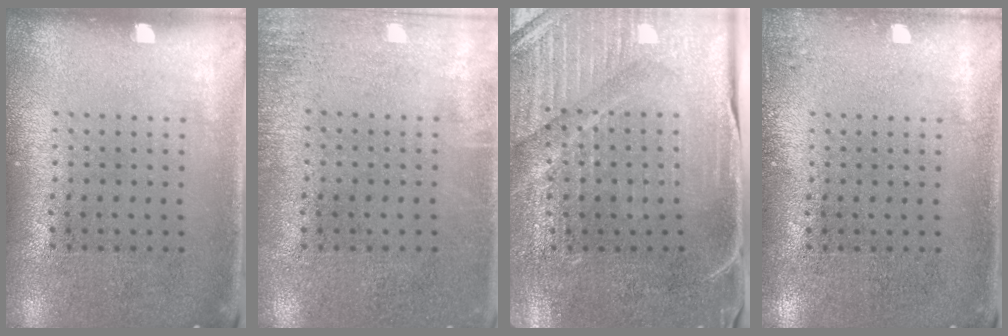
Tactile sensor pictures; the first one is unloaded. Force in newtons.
{"total": 1.4, "press": 1.4, "slide": 0.2}
{"total": 3.9, "press": 3.9, "slide": 0.4}
{"total": 0.8, "press": 0.8, "slide": 0.2}